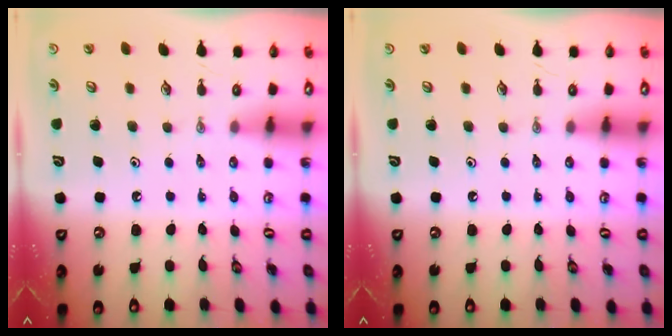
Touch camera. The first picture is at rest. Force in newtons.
{"total": 0.0}